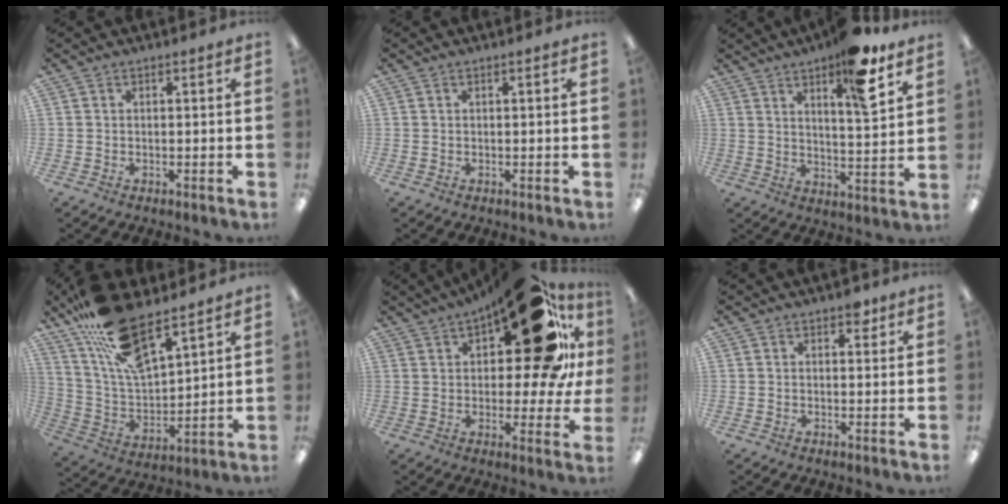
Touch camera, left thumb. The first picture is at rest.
{"total": 0.0}
{"total": 12.8, "force": [8.7, 2.5, 9.0], "torque": [-0.130, -0.045, 0.137]}
{"total": 18.0, "force": [12.8, 6.6, 10.8], "torque": [-0.221, -0.070, 0.229]}
{"total": 24.7, "force": [11.0, 9.6, 19.9], "torque": [-0.275, -0.052, 0.174]}
{"total": 2.6, "force": [1.6, 1.4, 1.5], "torque": [-0.007, -0.005, 0.021]}